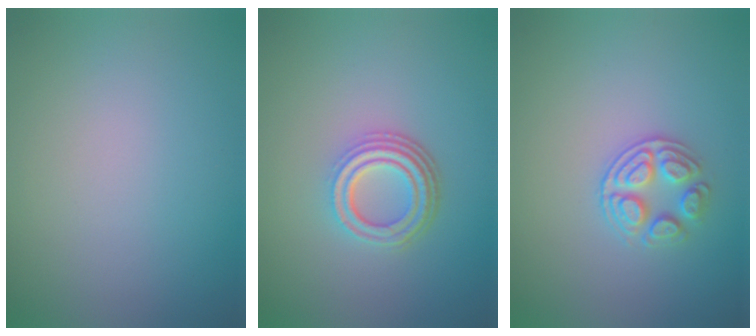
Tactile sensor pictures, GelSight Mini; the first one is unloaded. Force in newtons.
{"total": 4.2, "press": 3.1, "slide": 2.9}
{"total": 2.7, "press": 2.5, "slide": 0.9}